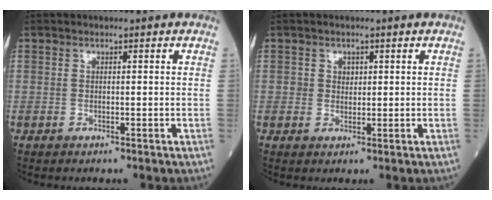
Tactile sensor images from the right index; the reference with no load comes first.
{"total": 1.5, "force": [0.4, 1.3, 0.6], "torque": [-0.007, 0.000, 0.006]}